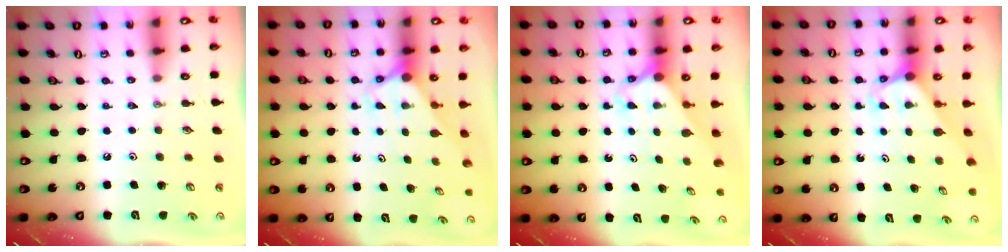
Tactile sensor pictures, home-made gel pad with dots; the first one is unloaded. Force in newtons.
{"total": 2.9, "press": 2.9, "slide": 0.0}
{"total": 2.7, "press": 2.7, "slide": 0.1}
{"total": 3.0, "press": 3.0, "slide": 0.1}